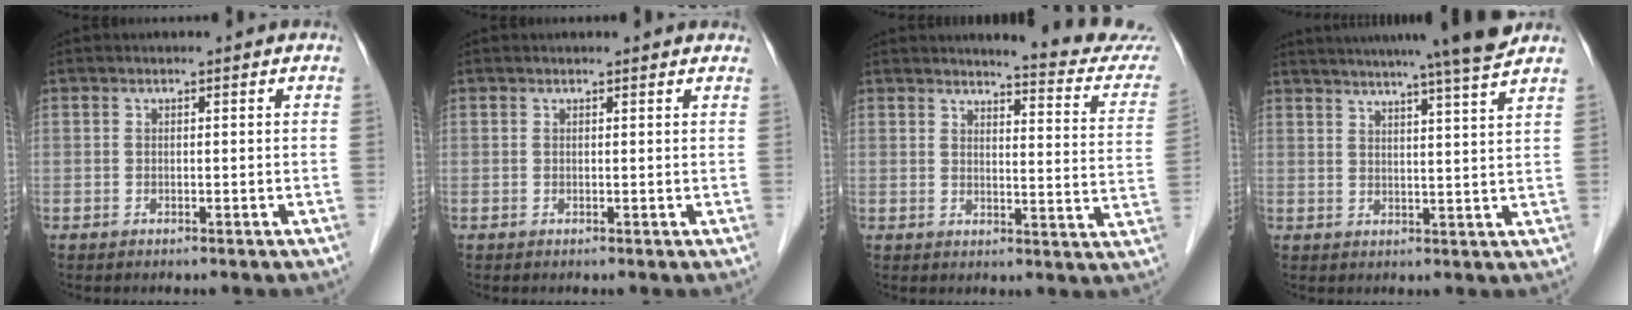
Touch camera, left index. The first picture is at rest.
{"total": 2.9, "force": [2.8, 0.6, 0.6], "torque": [-0.013, 0.010, 0.021]}
{"total": 13.0, "force": [12.7, 0.0, 2.8], "torque": [-0.026, -0.082, 0.127]}
{"total": 15.2, "force": [13.3, -1.7, 7.1], "torque": [-0.120, -0.015, 0.170]}